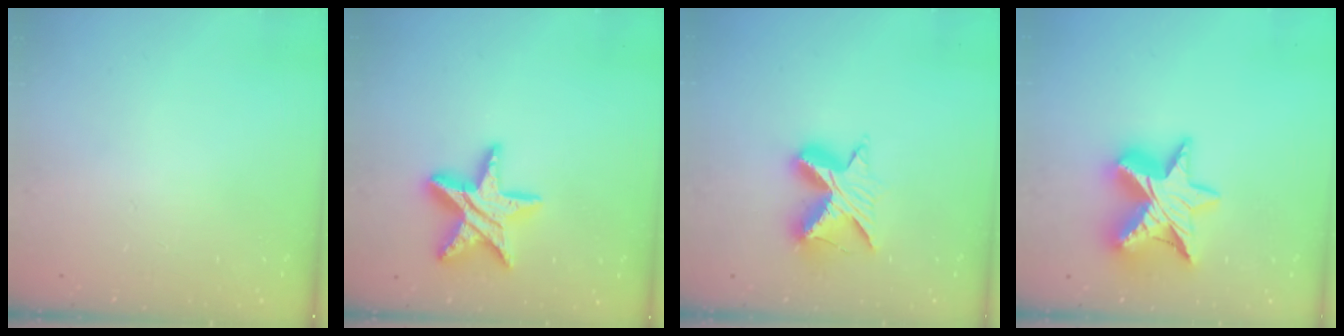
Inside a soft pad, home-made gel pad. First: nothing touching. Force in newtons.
{"total": 15.9, "press": 15.9, "slide": 1.2}
{"total": 10.8, "press": 10.7, "slide": 0.7}
{"total": 16.1, "press": 16.0, "slide": 1.3}